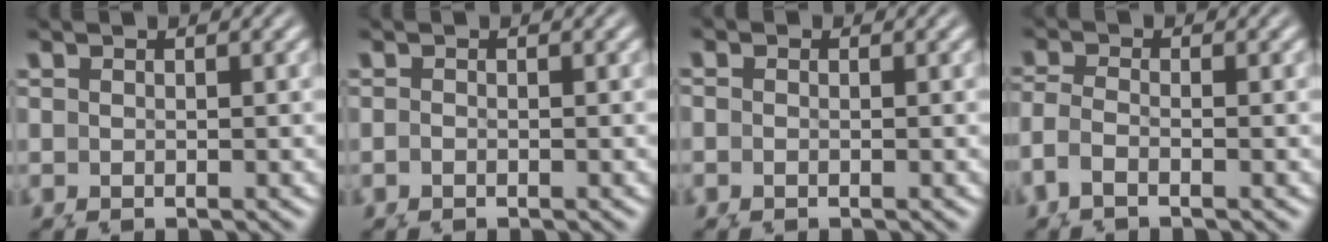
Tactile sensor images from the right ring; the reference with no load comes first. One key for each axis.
{"total": 0.0}
{"total": 0.6, "fx": 0.0, "fy": 0.3, "fz": 0.5, "tx": -0.009, "ty": 0.001, "tz": -0.003}
{"total": 3.0, "fx": -1.0, "fy": 2.1, "fz": 1.8, "tx": -0.058, "ty": -0.015, "tz": -0.012}